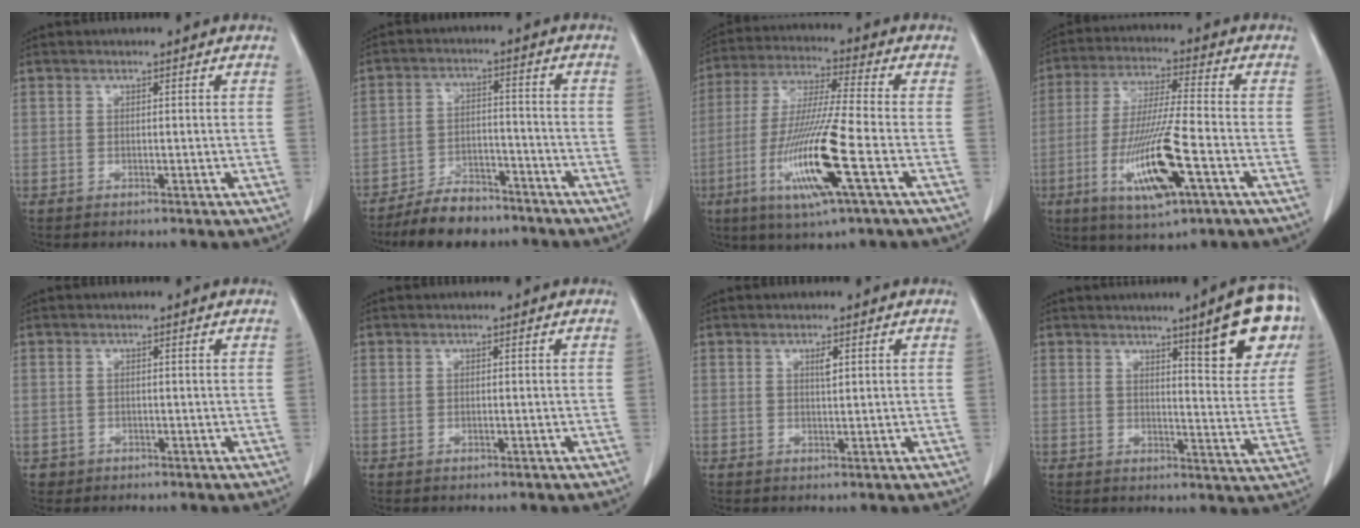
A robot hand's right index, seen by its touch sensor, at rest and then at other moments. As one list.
[{"total": 8.1, "force": [-7.0, 3.1, 2.9], "torque": [-0.049, -0.002, -0.121]}, {"total": 15.2, "force": [-5.1, -0.2, 14.3], "torque": [-0.293, -0.022, -0.098]}, {"total": 13.9, "force": [-4.8, 1.1, 13.0], "torque": [-0.257, -0.020, -0.082]}, {"total": 1.2, "force": [-0.4, 1.1, -0.1], "torque": [0.003, 0.005, -0.008]}, {"total": 0.0}, {"total": 1.2, "force": [0.5, 0.2, 1.1], "torque": [-0.023, -0.002, 0.009]}, {"total": 12.2, "force": [6.8, 1.1, 10.0], "torque": [-0.122, -0.011, 0.069]}]